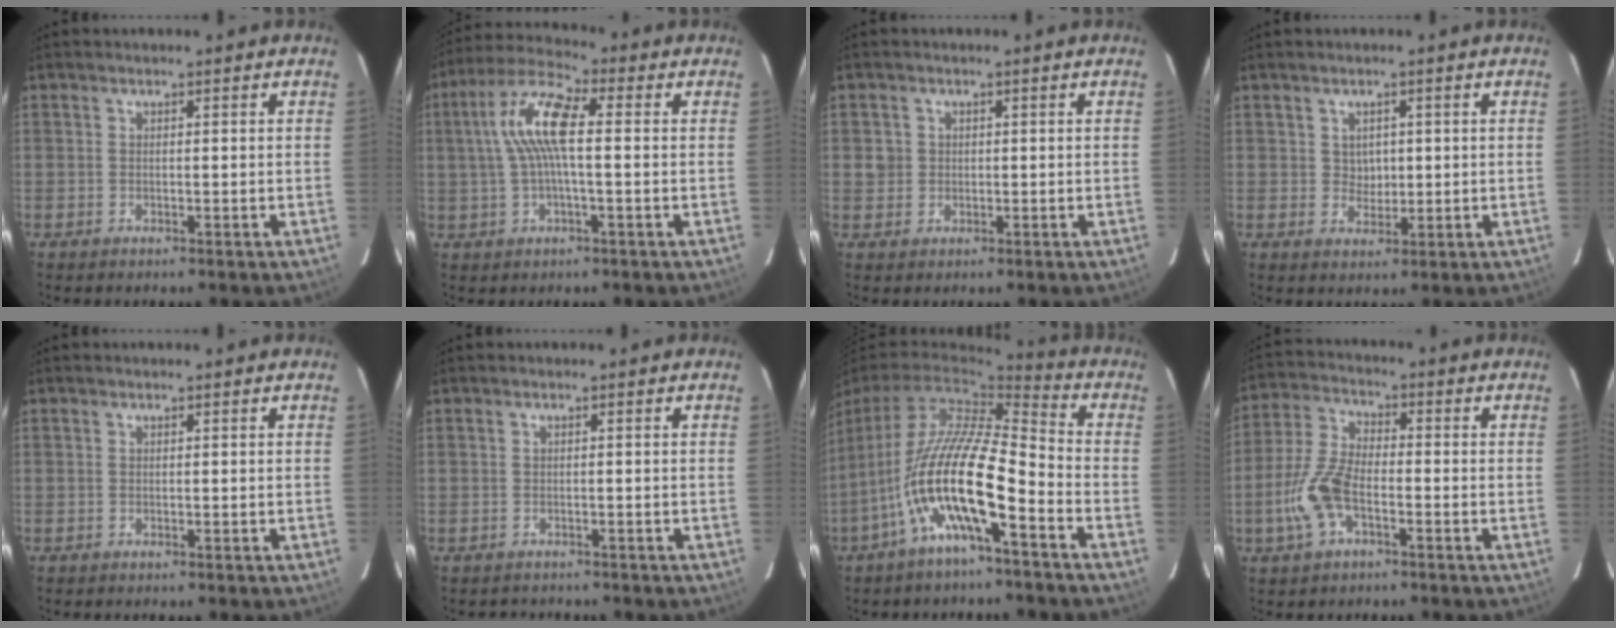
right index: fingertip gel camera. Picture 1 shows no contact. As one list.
[{"total": 10.7, "force": [1.1, 3.0, 10.2], "torque": [-0.205, 0.017, 0.019]}, {"total": 2.4, "force": [0.1, 2.4, 0.2], "torque": [0.000, 0.001, 0.000]}, {"total": 3.0, "force": [0.6, 2.7, 1.1], "torque": [-0.012, 0.003, 0.014]}, {"total": 0.0}, {"total": 1.3, "force": [-1.2, 0.6, -0.1], "torque": [0.000, 0.000, -0.013]}, {"total": 15.5, "force": [-6.6, 3.7, 13.6], "torque": [-0.253, -0.015, -0.130]}, {"total": 10.1, "force": [-3.7, 5.0, 7.9], "torque": [-0.180, 0.003, -0.072]}]